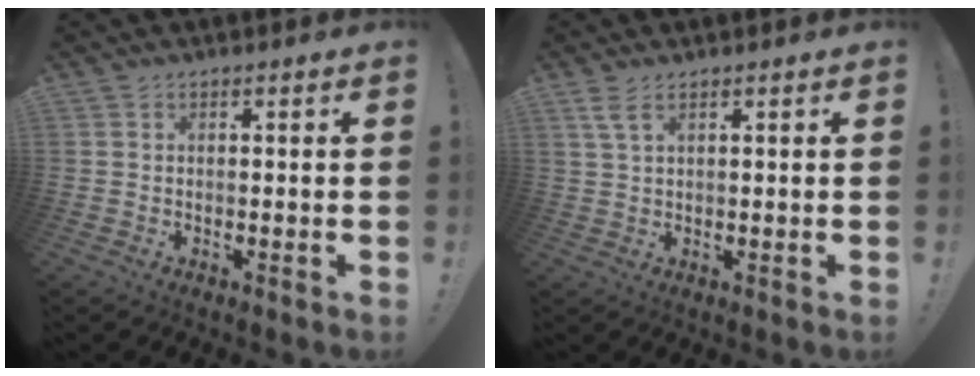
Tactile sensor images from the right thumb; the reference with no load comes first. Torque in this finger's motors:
{"motor_torque": [-0.09, -0.03, 0.10, 0.40, 0.12]}